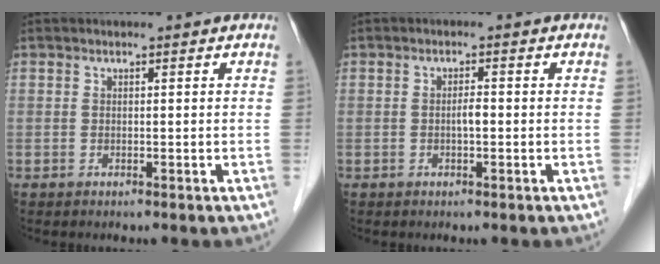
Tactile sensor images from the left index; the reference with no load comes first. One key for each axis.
{"total": 1.5, "fx": -0.3, "fy": 0.3, "fz": 1.4, "tx": -0.025, "ty": 0.002, "tz": -0.007}